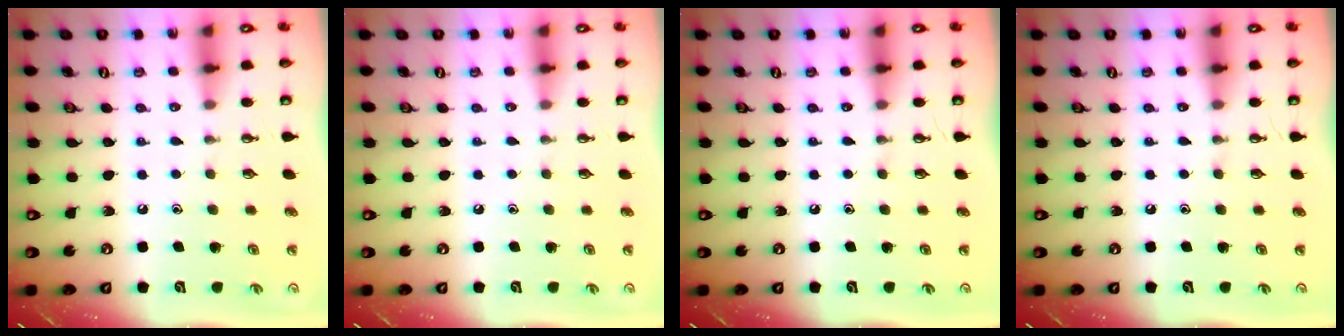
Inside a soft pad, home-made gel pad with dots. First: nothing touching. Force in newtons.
{"total": 0.0}
{"total": 0.0}
{"total": 0.0}